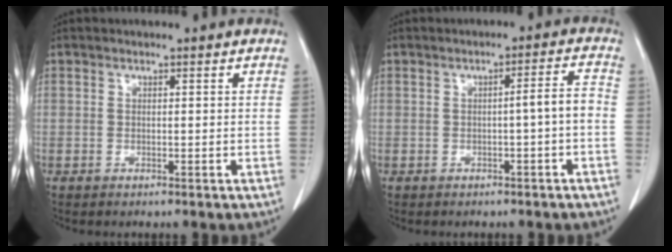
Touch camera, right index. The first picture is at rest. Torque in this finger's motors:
{"motor_torque": [0.41, -0.21, 0.24, 0.05]}